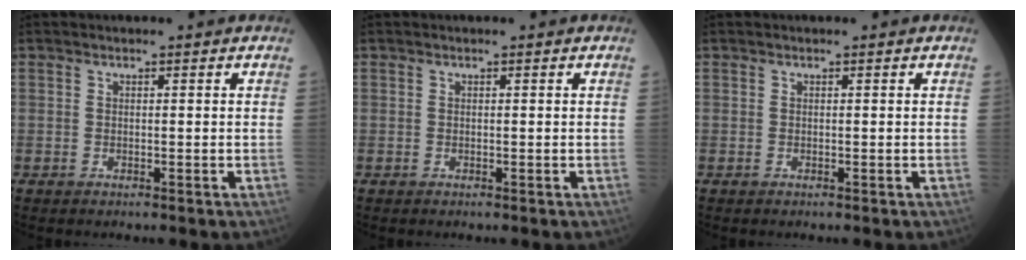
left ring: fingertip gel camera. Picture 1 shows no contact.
{"total": 0.0}
{"total": 0.0}